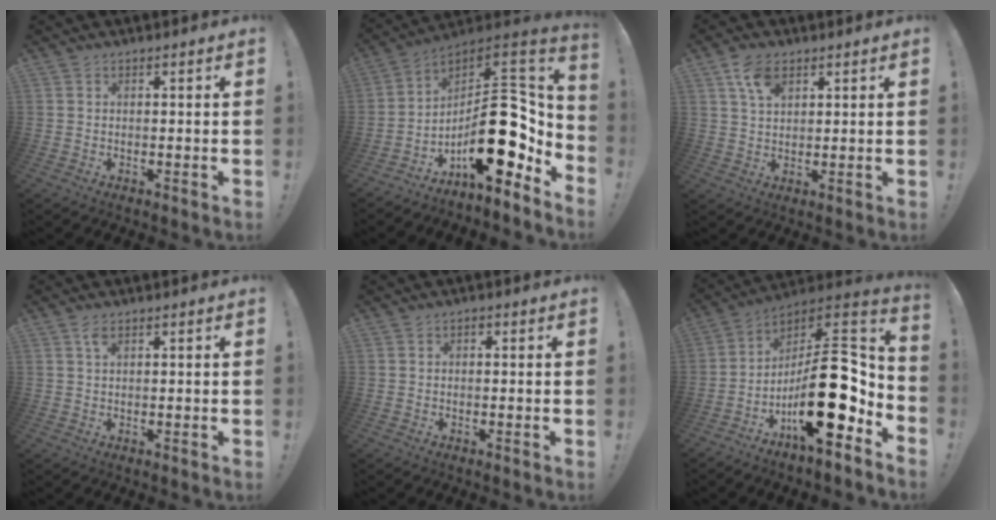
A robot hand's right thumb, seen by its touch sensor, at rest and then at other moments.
{"total": 22.3, "force": [-4.3, 10.8, 19.0], "torque": [-0.272, 0.008, -0.063]}
{"total": 6.8, "force": [3.6, 4.0, 4.1], "torque": [-0.072, -0.007, 0.068]}
{"total": 2.4, "force": [1.2, 1.1, 1.8], "torque": [-0.037, 0.002, 0.020]}
{"total": 0.7, "force": [-0.4, 0.4, 0.3], "torque": [-0.005, 0.002, -0.008]}
{"total": 23.2, "force": [-5.2, 9.5, 20.5], "torque": [-0.335, 0.017, -0.080]}